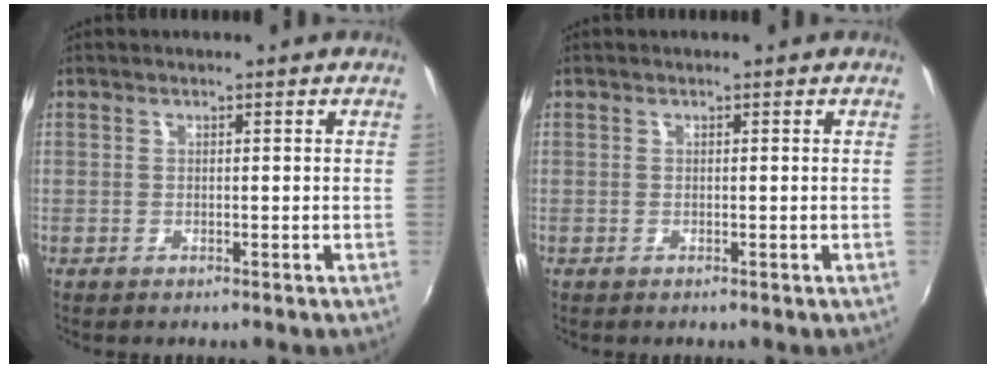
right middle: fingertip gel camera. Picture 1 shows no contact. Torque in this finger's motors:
{"motor_torque": [0.14, -0.19, 0.00, 0.00]}